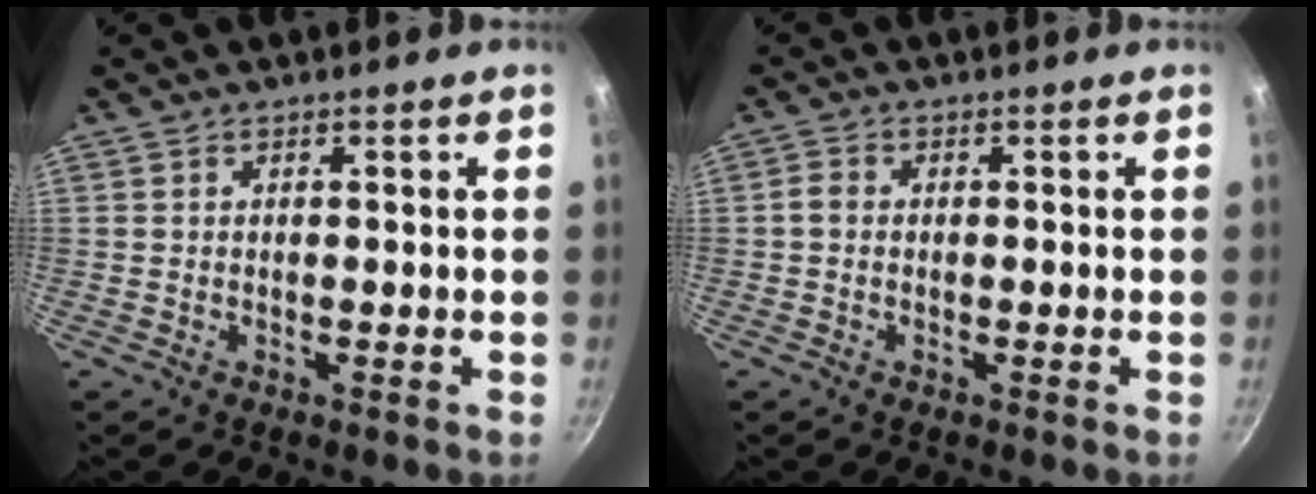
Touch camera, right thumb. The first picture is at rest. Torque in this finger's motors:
{"motor_torque": [-0.09, 0.81, 0.40, 0.29, 0.02]}